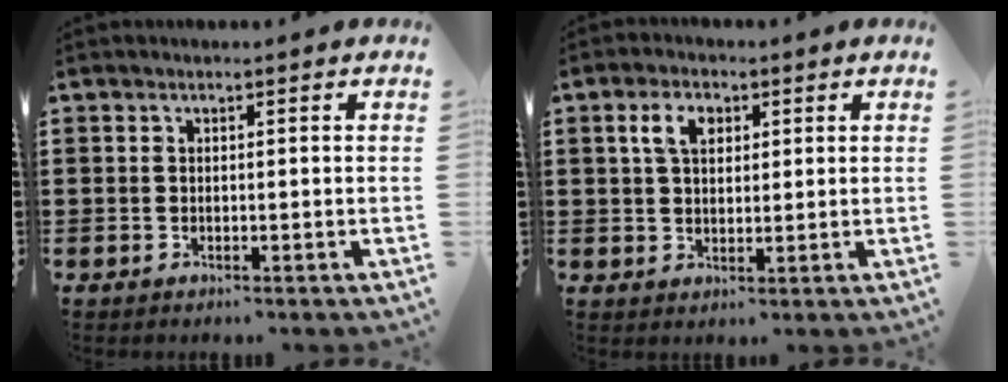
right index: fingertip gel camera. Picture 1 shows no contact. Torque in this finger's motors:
{"motor_torque": [0.32, -0.24, 0.48, 0.12]}